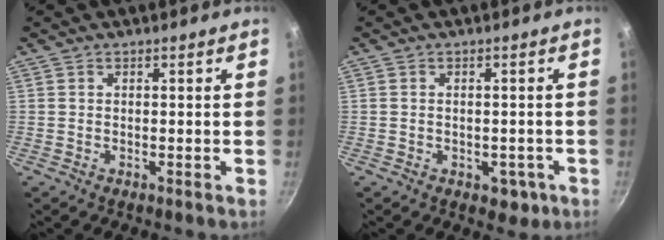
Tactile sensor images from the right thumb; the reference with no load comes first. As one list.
[{"total": 3.7, "force": [-1.4, 2.5, 2.4], "torque": [-0.014, 0.011, -0.006]}]